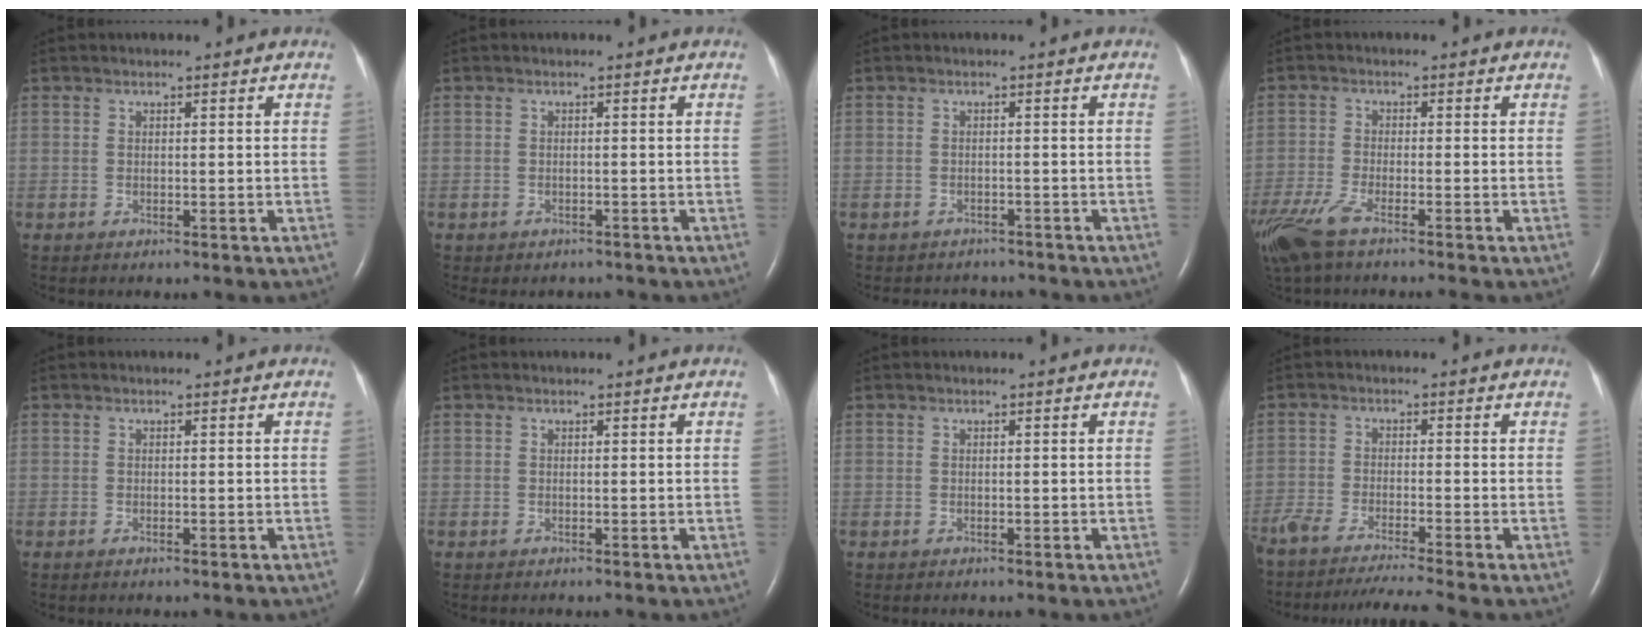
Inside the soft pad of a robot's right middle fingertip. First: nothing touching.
{"total": 1.9, "force": [-1.6, 1.0, 0.2], "torque": [-0.007, 0.000, -0.020]}
{"total": 4.1, "force": [-3.7, 1.7, 0.1], "torque": [-0.006, 0.002, -0.045]}
{"total": 8.5, "force": [-6.2, 1.2, 5.7], "torque": [-0.120, -0.019, -0.120]}
{"total": 0.6, "force": [-0.4, 0.1, 0.5], "torque": [-0.012, -0.002, -0.004]}
{"total": 0.0}
{"total": 0.0}
{"total": 12.6, "force": [-11.1, -1.1, 5.8], "torque": [-0.082, -0.032, -0.180]}